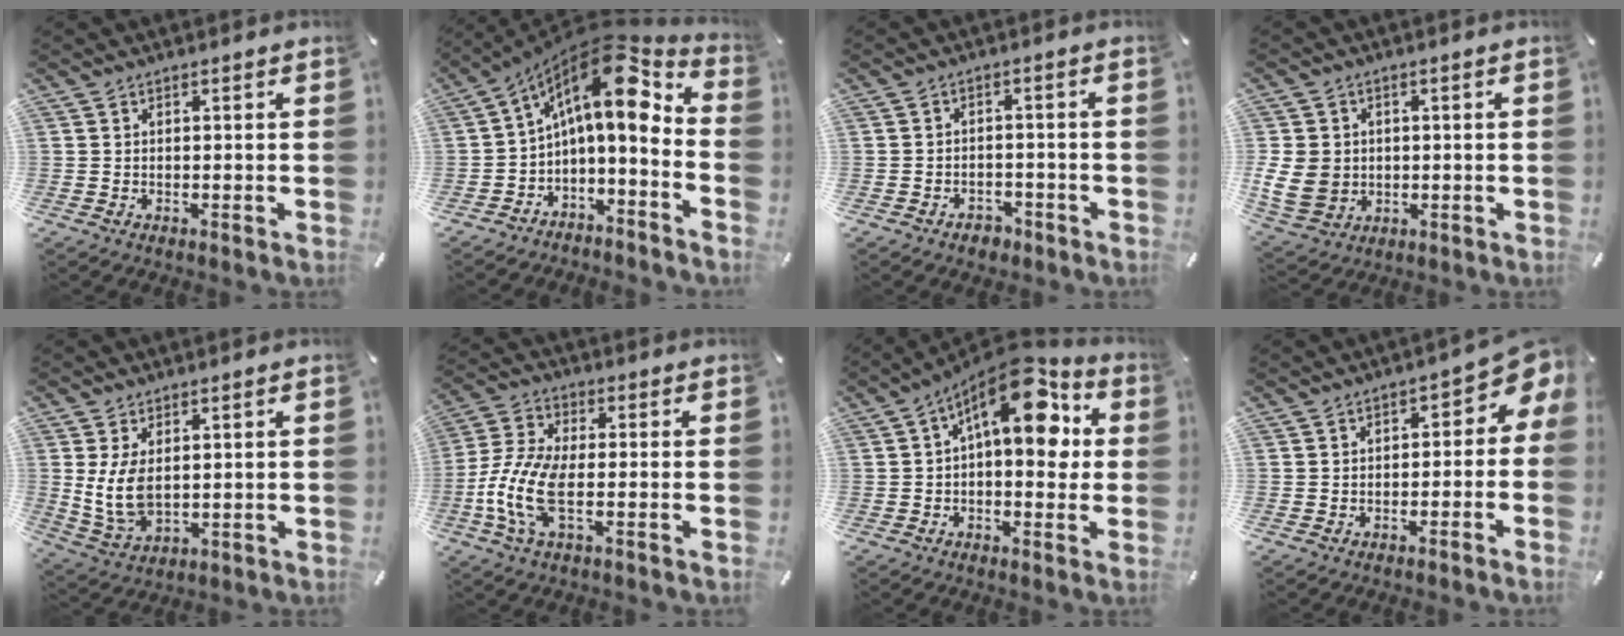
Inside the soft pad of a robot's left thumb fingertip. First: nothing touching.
{"total": 14.8, "force": [5.5, 6.5, 12.1], "torque": [-0.188, -0.051, 0.085]}
{"total": 3.1, "force": [-2.1, 2.1, 0.8], "torque": [-0.013, 0.010, -0.040]}
{"total": 8.9, "force": [0.2, 7.9, 4.2], "torque": [-0.107, 0.004, 0.003]}
{"total": 7.9, "force": [1.7, 4.6, 6.1], "torque": [-0.139, -0.010, 0.029]}
{"total": 11.5, "force": [-3.1, 4.8, 10.0], "torque": [-0.234, -0.018, -0.061]}
{"total": 14.8, "force": [6.3, 6.8, 11.6], "torque": [-0.172, -0.038, 0.106]}
{"total": 6.1, "force": [1.1, 3.8, 4.6], "torque": [-0.051, -0.018, 0.010]}